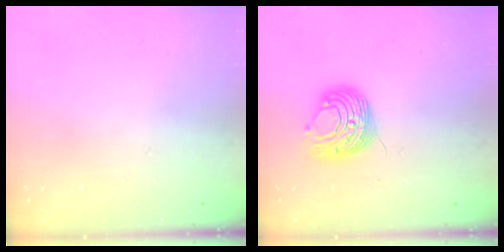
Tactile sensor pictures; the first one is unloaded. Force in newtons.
{"total": 9.7, "press": 9.7, "slide": 0.6}